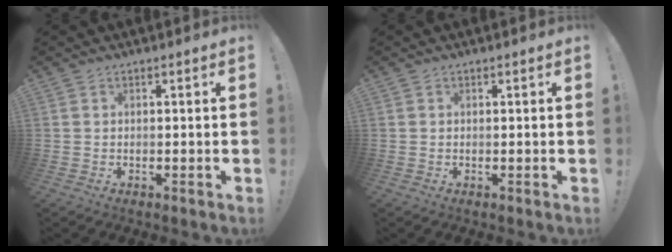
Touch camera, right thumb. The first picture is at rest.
{"total": 0.0}